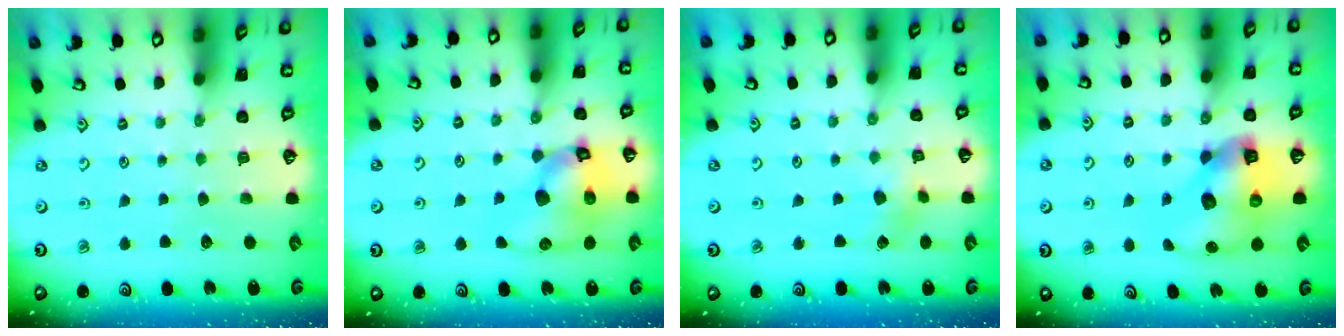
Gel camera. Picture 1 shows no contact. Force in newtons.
{"total": 14.5, "press": 14.3, "slide": 2.1}
{"total": 3.5, "press": 3.5, "slide": 0.4}
{"total": 13.5, "press": 13.3, "slide": 1.9}